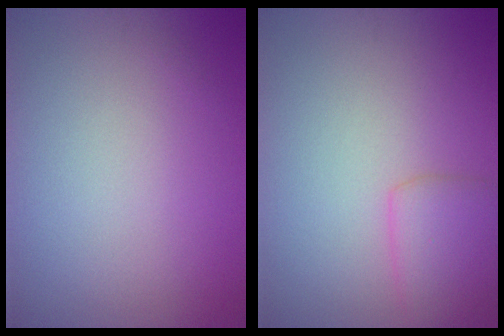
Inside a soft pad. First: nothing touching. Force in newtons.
{"total": 2.7, "press": 2.7, "slide": 0.0}